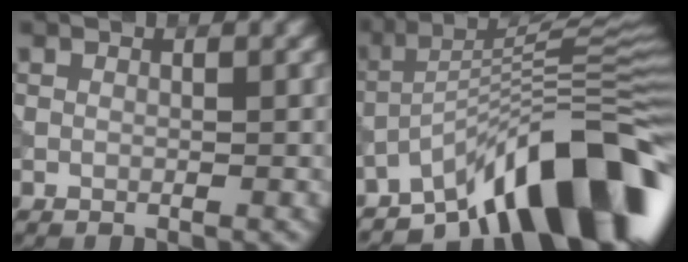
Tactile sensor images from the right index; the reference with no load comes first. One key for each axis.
{"total": 14.0, "fx": -8.8, "fy": 3.8, "fz": 10.2, "tx": -0.128, "ty": 0.027, "tz": -0.150}